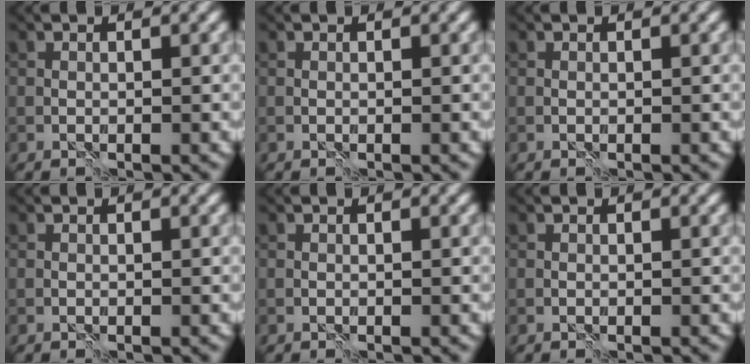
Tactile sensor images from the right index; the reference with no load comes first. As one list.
[{"total": 0.0}, {"total": 0.0}, {"total": 0.0}, {"total": 0.0}, {"total": 0.0}]